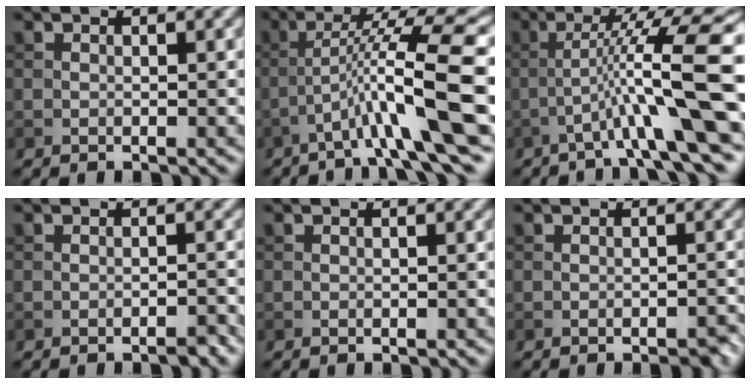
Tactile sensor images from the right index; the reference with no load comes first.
{"total": 10.0, "force": [-3.3, 1.0, 9.4], "torque": [-0.139, 0.032, -0.051]}
{"total": 10.3, "force": [-2.2, 0.9, 10.0], "torque": [-0.144, 0.030, -0.036]}
{"total": 1.2, "force": [-1.1, 0.1, 0.5], "torque": [-0.005, 0.004, -0.018]}
{"total": 0.0}
{"total": 1.6, "force": [-1.3, 0.3, 0.8], "torque": [-0.004, 0.004, -0.015]}